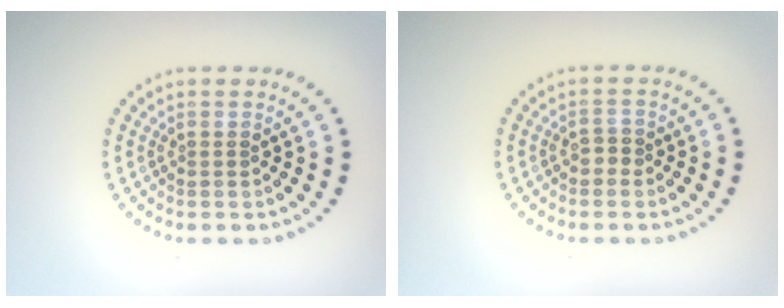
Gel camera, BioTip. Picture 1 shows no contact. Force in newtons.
{"total": 1.0, "press": 0.9, "slide": 0.4}